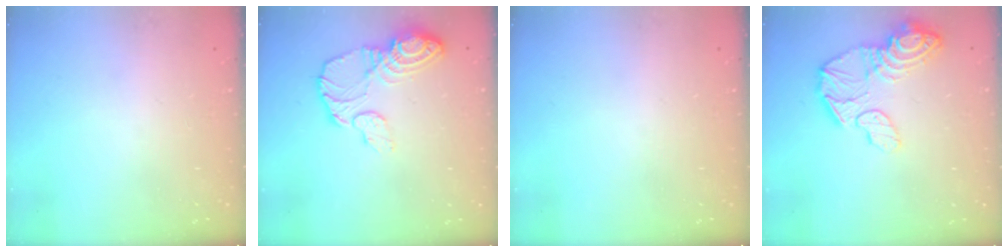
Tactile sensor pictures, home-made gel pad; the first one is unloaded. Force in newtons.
{"total": 12.0, "press": 11.9, "slide": 1.1}
{"total": 0.0}
{"total": 15.8, "press": 15.7, "slide": 0.9}